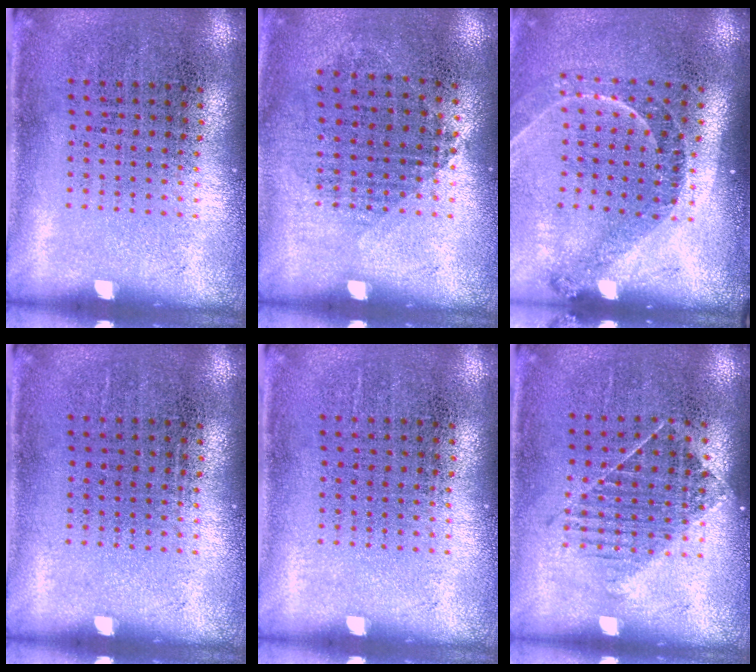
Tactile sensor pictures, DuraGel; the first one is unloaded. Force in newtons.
{"total": 0.8, "press": 0.7, "slide": 0.4}
{"total": 1.4, "press": 1.3, "slide": 0.5}
{"total": 0.0}
{"total": 0.0}
{"total": 1.1, "press": 0.9, "slide": 0.7}